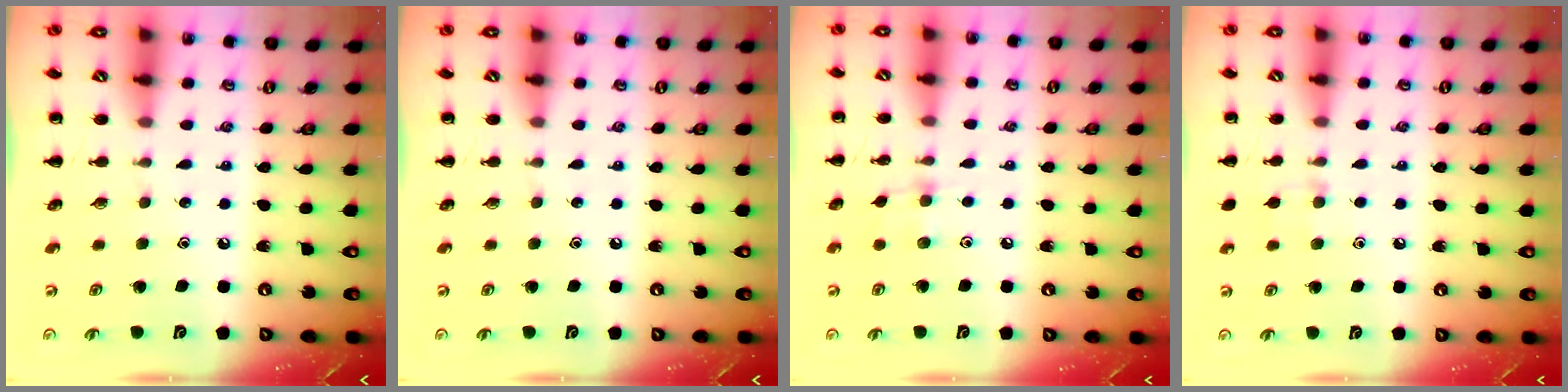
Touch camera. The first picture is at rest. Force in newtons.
{"total": 0.0}
{"total": 5.3, "press": 5.1, "slide": 1.1}
{"total": 6.1, "press": 5.6, "slide": 2.4}